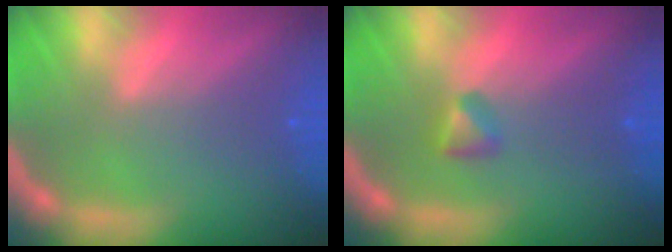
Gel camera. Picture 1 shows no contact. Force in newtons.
{"total": 1.4}